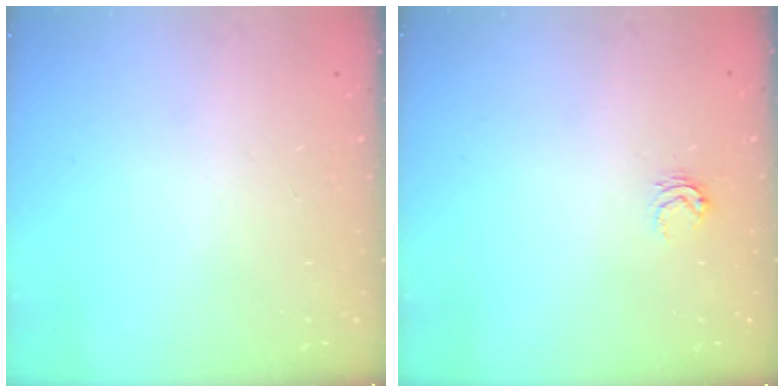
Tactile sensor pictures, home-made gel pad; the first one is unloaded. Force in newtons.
{"total": 3.3, "press": 3.3, "slide": 0.4}